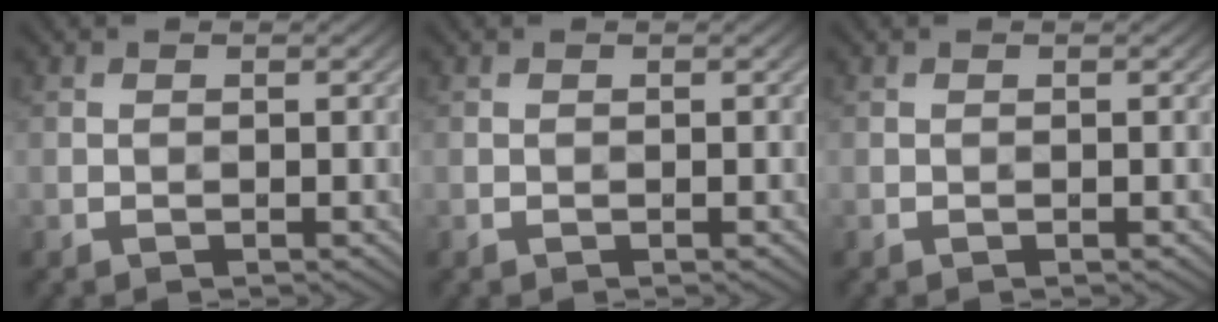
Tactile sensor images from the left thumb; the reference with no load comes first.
{"total": 0.0}
{"total": 0.0}